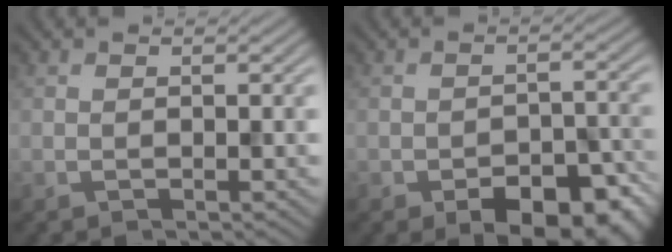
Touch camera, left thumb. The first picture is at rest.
{"total": 8.9, "force": [-5.4, 4.2, 5.7], "torque": [-0.079, -0.010, -0.071]}